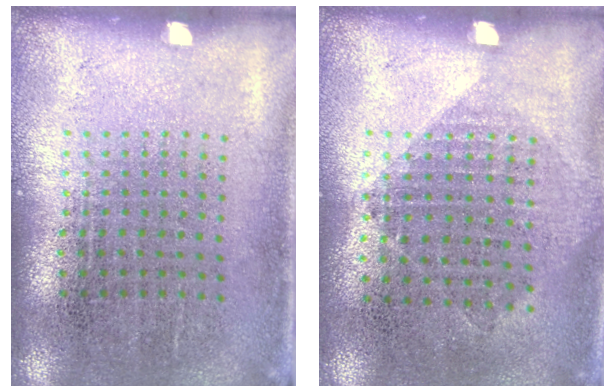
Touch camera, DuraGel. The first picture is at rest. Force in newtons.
{"total": 1.1, "press": 0.9, "slide": 0.5}